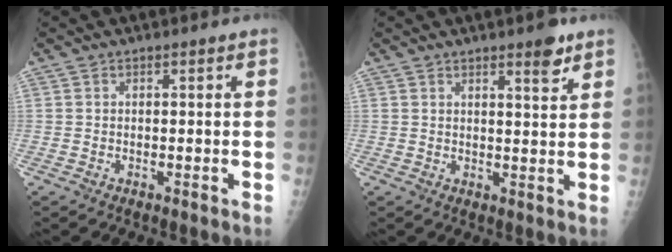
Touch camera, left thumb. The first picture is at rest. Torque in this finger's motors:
{"motor_torque": [0.13, 0.23, 0.01, -0.14, 0.04]}